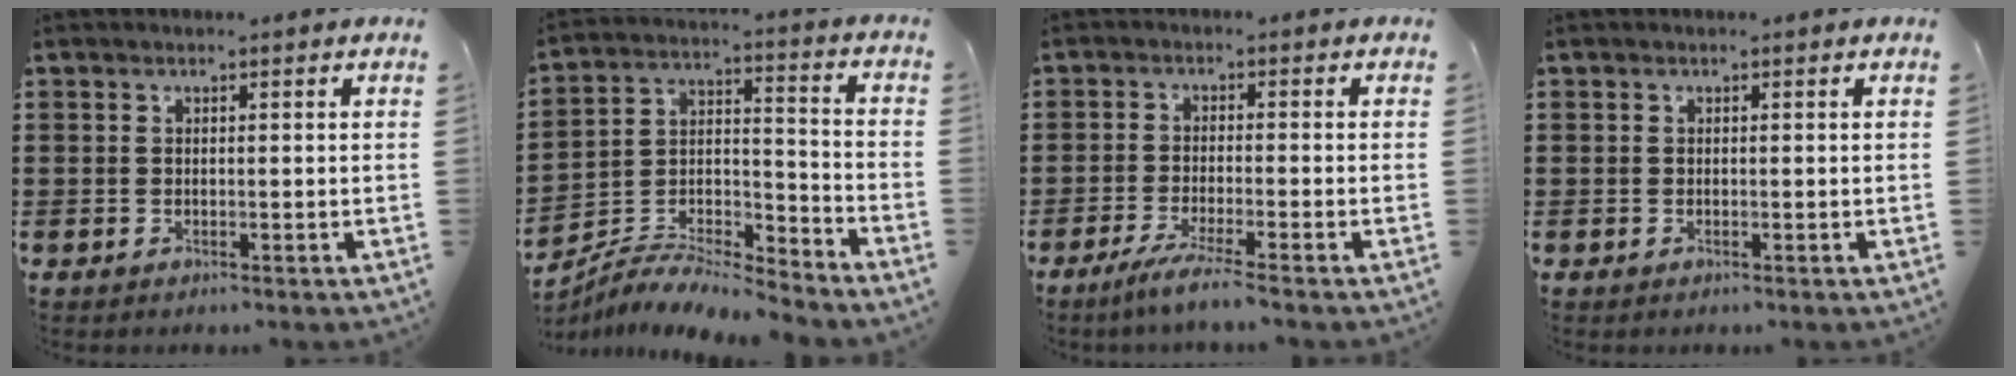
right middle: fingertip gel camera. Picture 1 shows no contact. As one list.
[{"total": 7.5, "force": [-7.3, 0.6, 1.4], "torque": [-0.008, 0.013, -0.142]}, {"total": 3.6, "force": [-2.7, -0.5, 2.3], "torque": [-0.052, -0.014, -0.053]}, {"total": 0.0}]